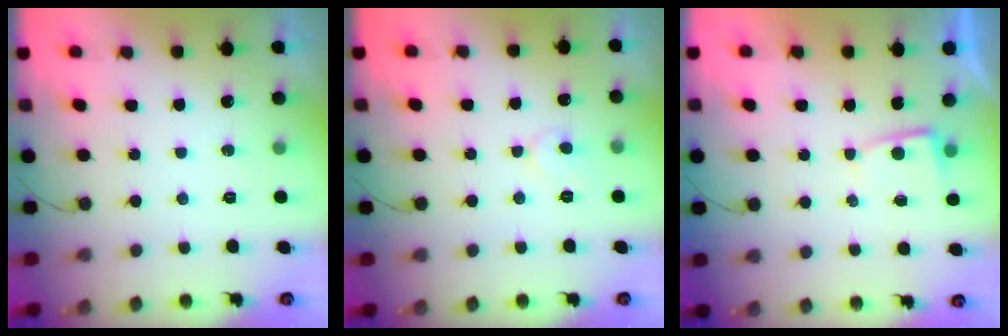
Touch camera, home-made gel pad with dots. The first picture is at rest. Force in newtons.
{"total": 5.5, "press": 5.5, "slide": 0.4}
{"total": 2.2, "press": 2.2, "slide": 0.4}